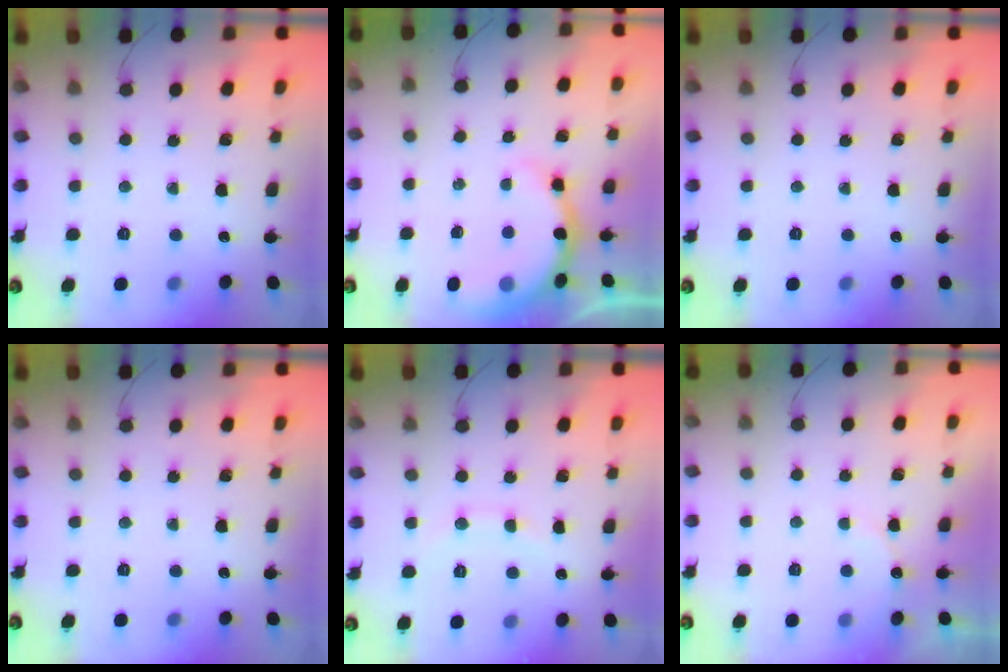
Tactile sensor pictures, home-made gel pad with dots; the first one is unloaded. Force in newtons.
{"total": 7.2, "press": 7.1, "slide": 1.3}
{"total": 0.0}
{"total": 0.0}
{"total": 6.3, "press": 6.2, "slide": 1.0}
{"total": 6.8, "press": 6.7, "slide": 1.1}